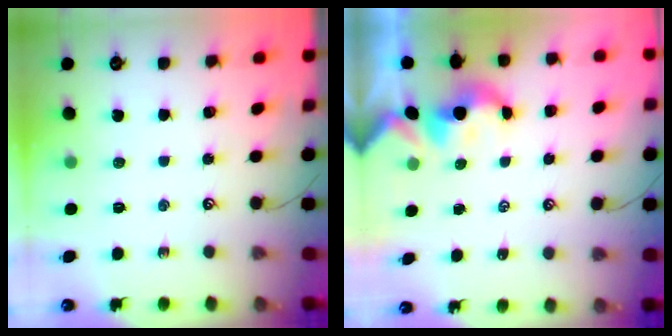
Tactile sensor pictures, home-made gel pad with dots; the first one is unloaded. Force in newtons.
{"total": 1.6, "press": 1.5, "slide": 0.3}